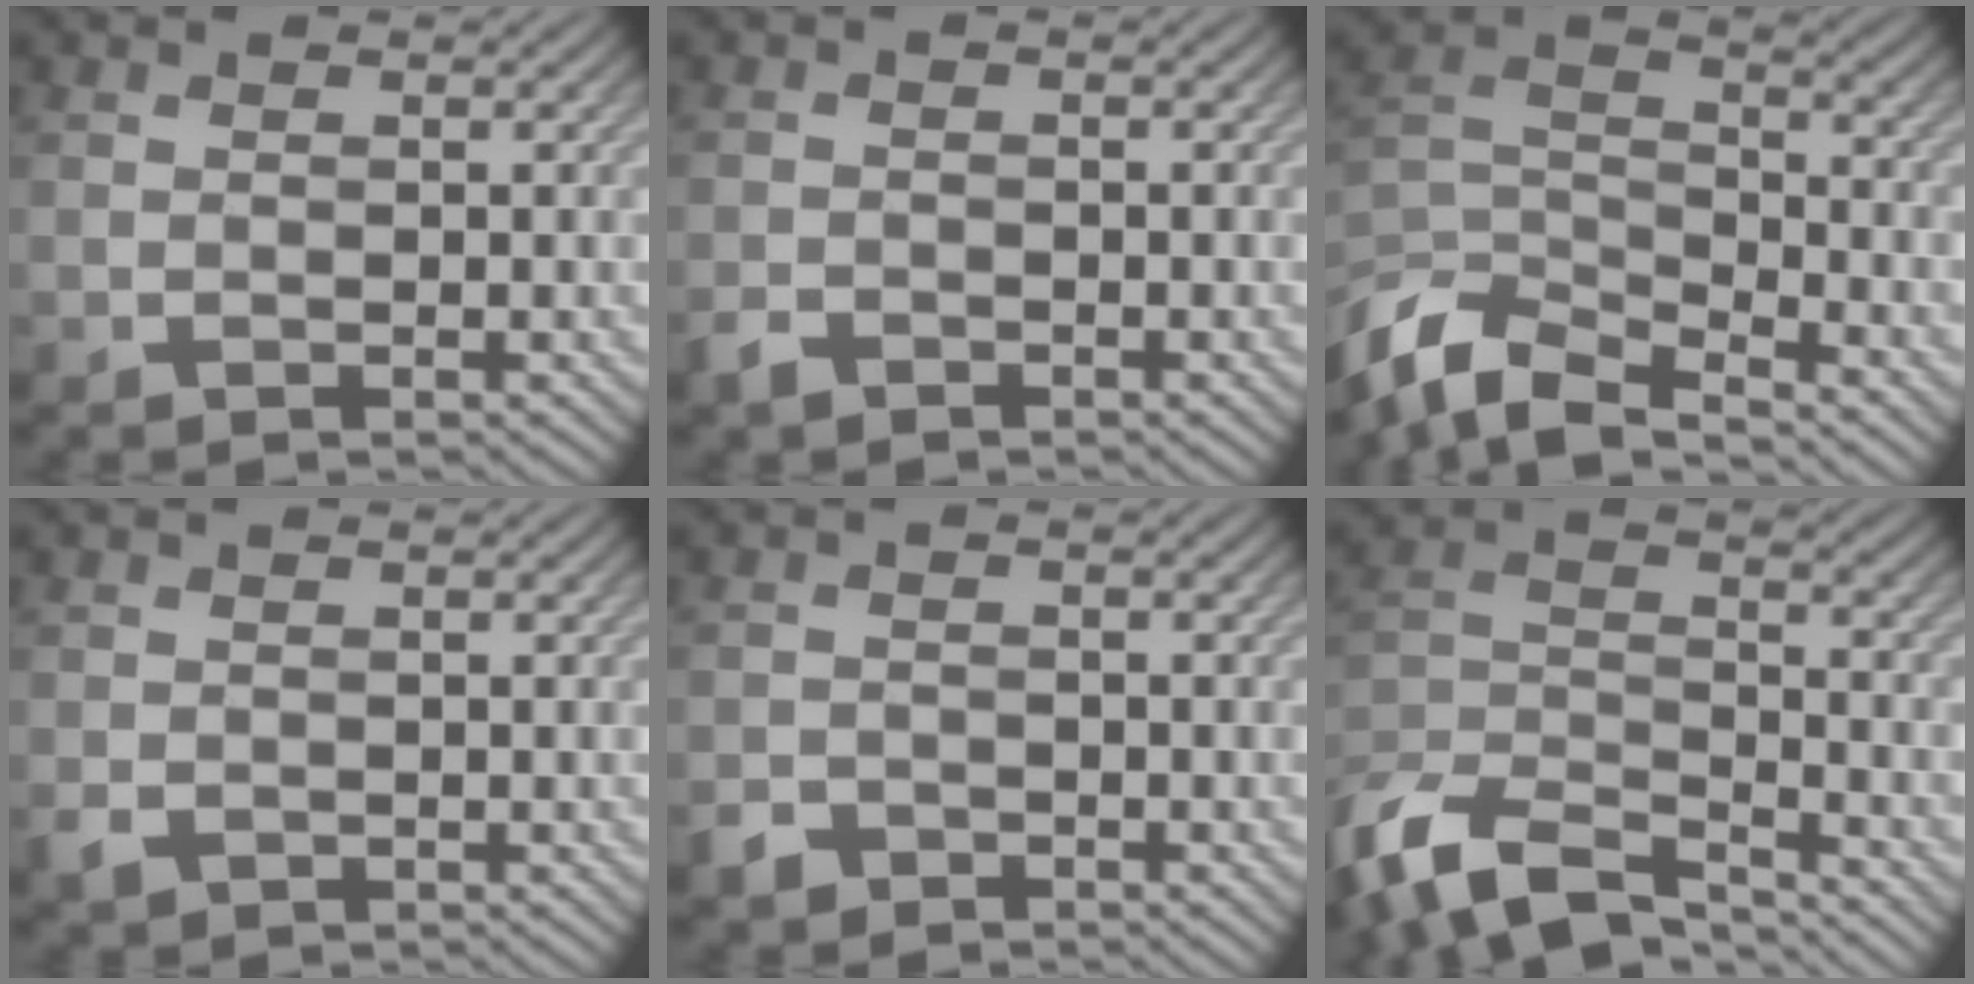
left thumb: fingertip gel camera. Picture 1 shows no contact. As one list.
[{"total": 1.8, "force": [-1.4, 0.8, 0.7], "torque": [-0.015, -0.003, -0.032]}, {"total": 10.5, "force": [-8.2, 3.7, 5.4], "torque": [-0.126, -0.016, -0.167]}, {"total": 1.8, "force": [-0.6, 1.5, 0.8], "torque": [-0.018, -0.011, -0.013]}, {"total": 2.1, "force": [-1.5, 1.3, 0.6], "torque": [-0.010, -0.003, -0.034]}, {"total": 10.8, "force": [-9.2, 3.2, 4.8], "torque": [-0.109, -0.007, -0.180]}]